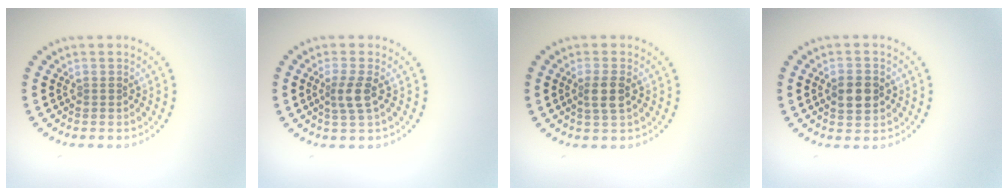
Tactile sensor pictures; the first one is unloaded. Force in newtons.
{"total": 2.2, "press": 1.8, "slide": 1.4}
{"total": 2.1, "press": 1.9, "slide": 0.8}
{"total": 3.0, "press": 3.0, "slide": 0.1}